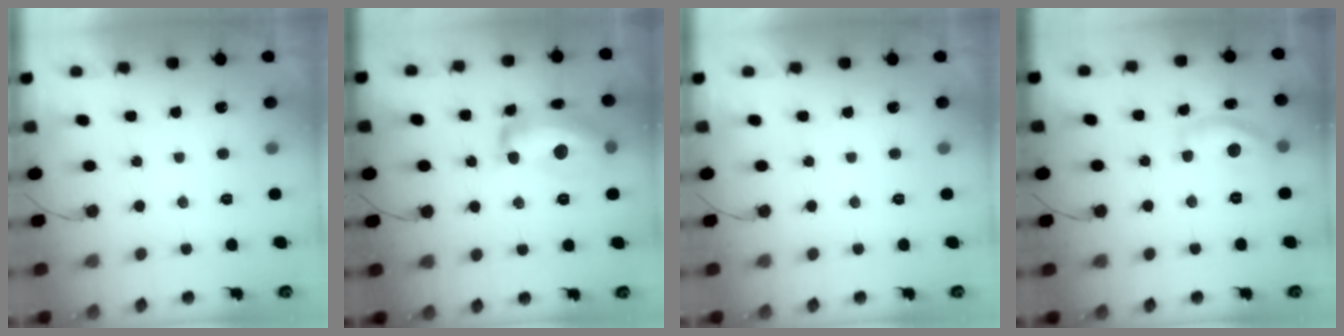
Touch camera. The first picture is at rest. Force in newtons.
{"total": 15.6, "press": 15.5, "slide": 1.0}
{"total": 0.0}
{"total": 11.0, "press": 11.0, "slide": 0.5}